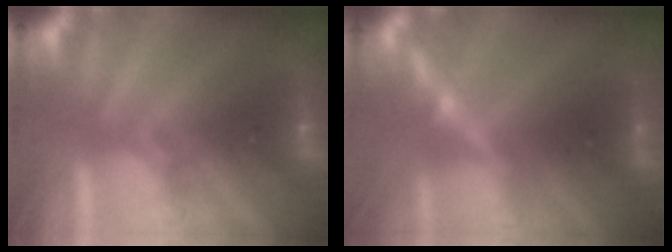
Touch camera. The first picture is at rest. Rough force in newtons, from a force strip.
{"total": 2.0}